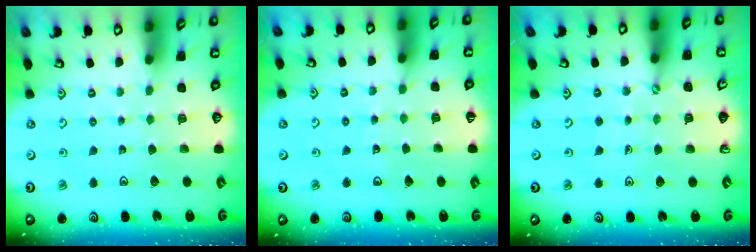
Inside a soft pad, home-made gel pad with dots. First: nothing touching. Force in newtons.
{"total": 3.6, "press": 3.6, "slide": 0.4}
{"total": 0.9, "press": 0.9, "slide": 0.1}